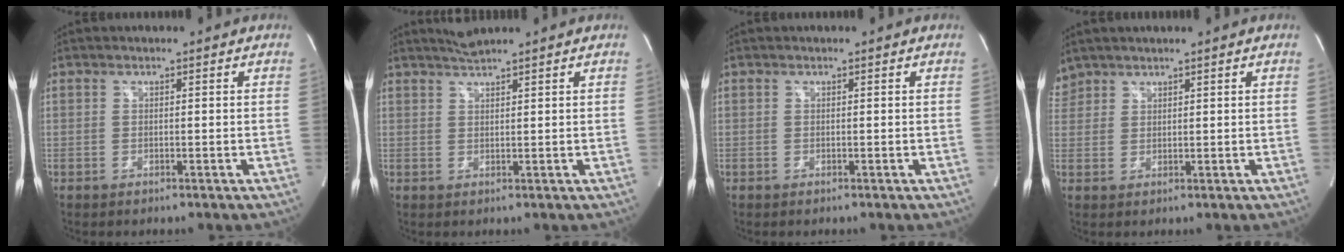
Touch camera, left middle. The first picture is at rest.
{"total": 2.3, "force": [2.1, -0.5, 0.7], "torque": [-0.016, 0.005, 0.045]}
{"total": 0.0}
{"total": 2.7, "force": [2.5, 1.1, -0.2], "torque": [0.001, 0.015, 0.052]}